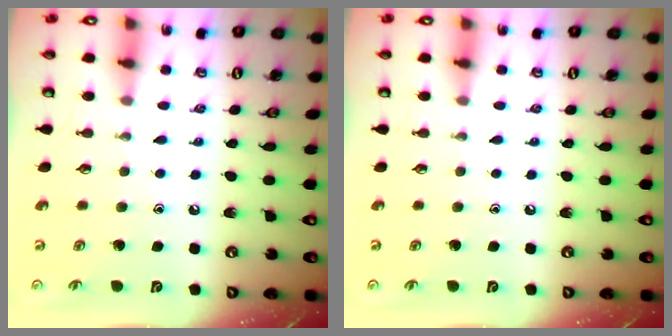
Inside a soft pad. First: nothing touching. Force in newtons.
{"total": 0.0}